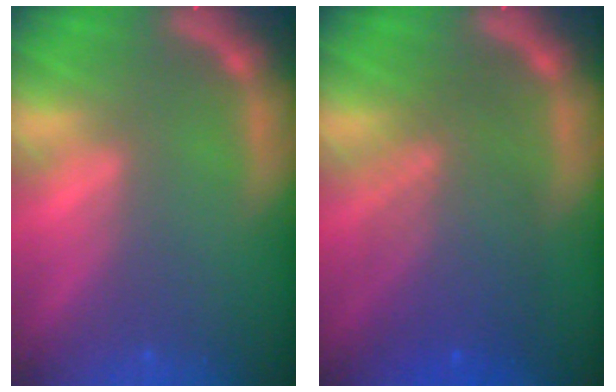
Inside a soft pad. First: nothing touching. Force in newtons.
{"total": 7.1}